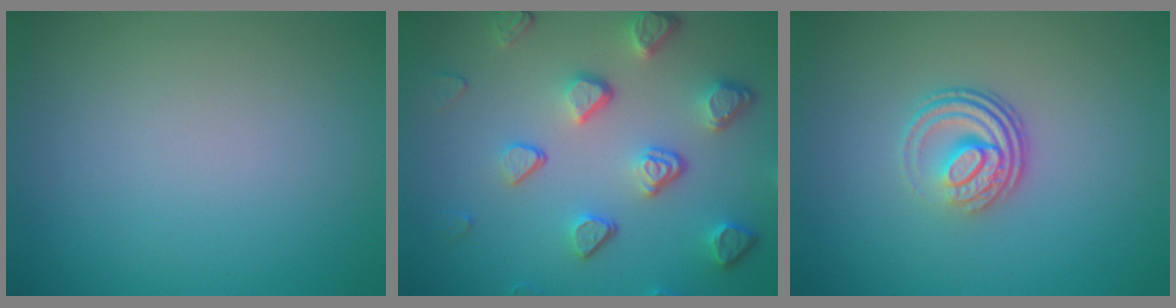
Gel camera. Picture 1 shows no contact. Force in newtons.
{"total": 5.1, "press": 3.8, "slide": 3.4}
{"total": 3.8, "press": 2.6, "slide": 2.8}